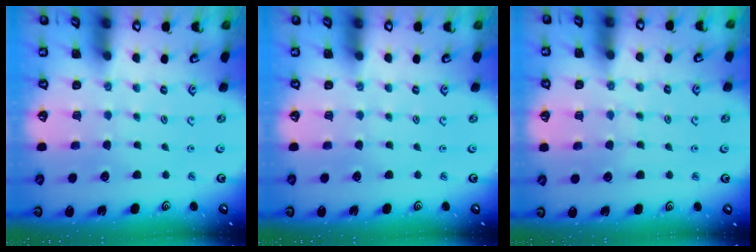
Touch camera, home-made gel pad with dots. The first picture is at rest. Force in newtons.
{"total": 0.0}
{"total": 4.6, "press": 4.5, "slide": 0.6}